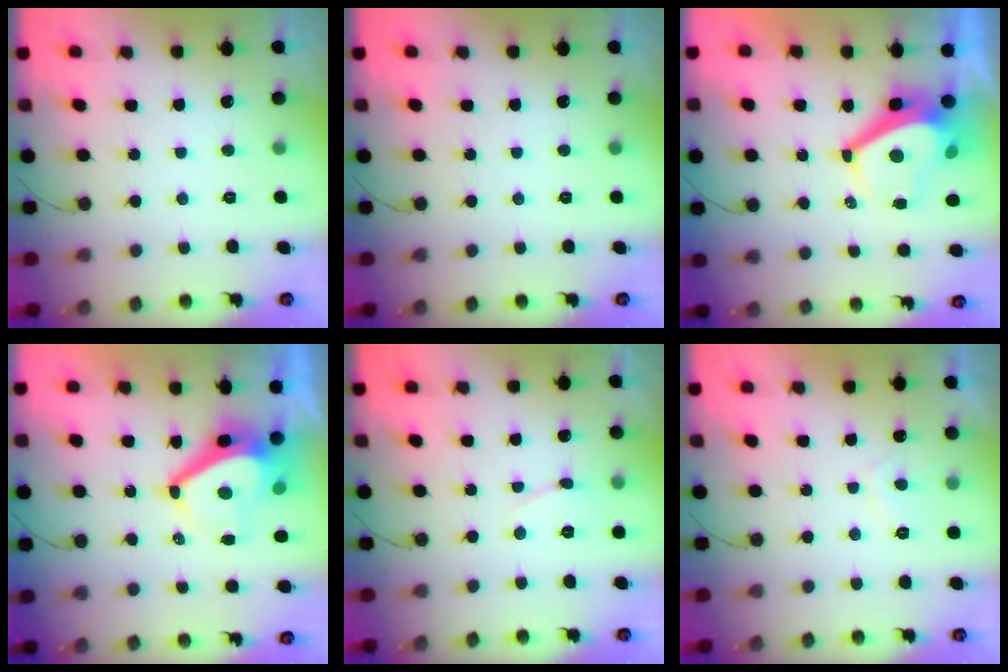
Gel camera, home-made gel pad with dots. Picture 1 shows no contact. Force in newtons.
{"total": 0.0}
{"total": 6.7, "press": 6.7, "slide": 0.8}
{"total": 7.9, "press": 7.9, "slide": 0.7}
{"total": 2.9, "press": 2.9, "slide": 0.3}
{"total": 2.1, "press": 2.0, "slide": 0.9}